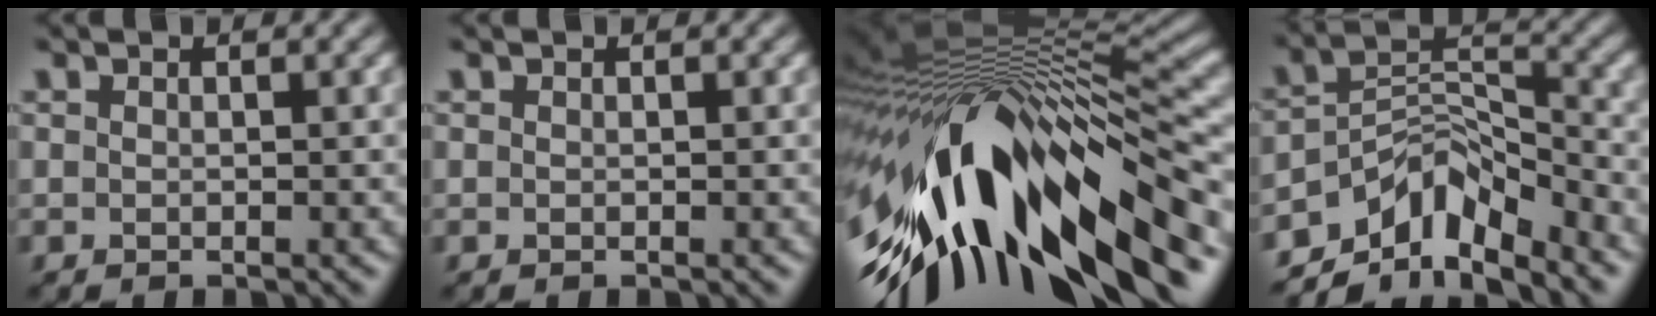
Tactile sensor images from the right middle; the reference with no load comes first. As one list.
[{"total": 0.0}, {"total": 16.4, "force": [-5.2, 5.8, 14.5], "torque": [-0.245, 0.014, -0.089]}, {"total": 7.5, "force": [-5.6, 3.0, 4.0], "torque": [-0.050, 0.001, -0.109]}]